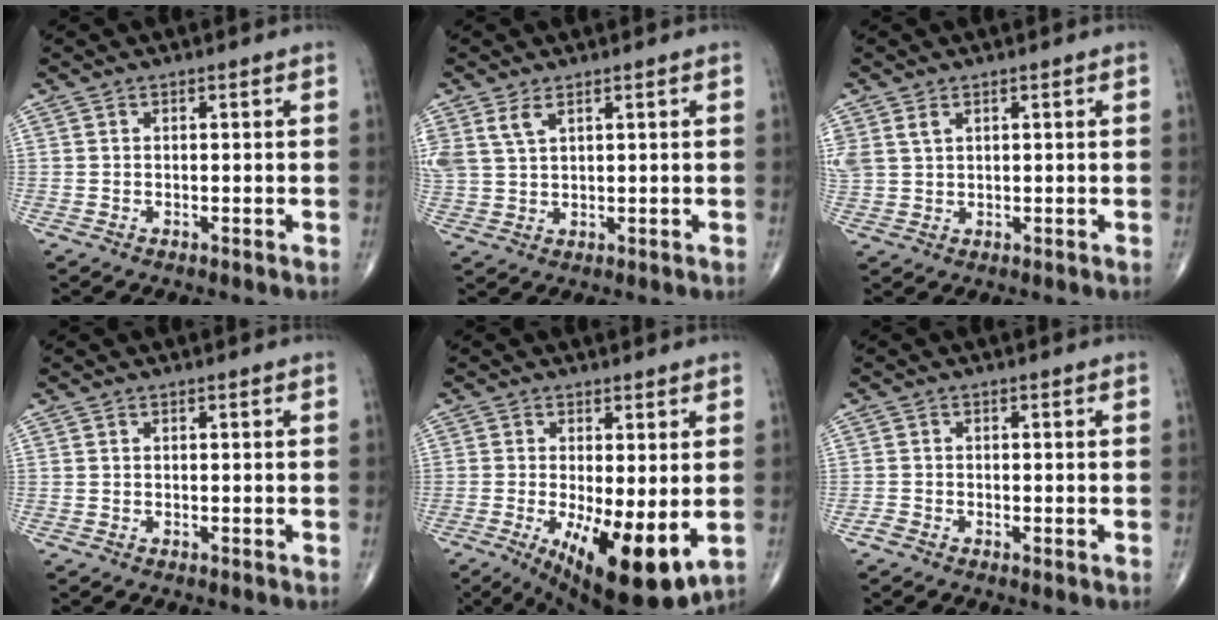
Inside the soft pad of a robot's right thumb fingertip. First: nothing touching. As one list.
[{"total": 4.8, "force": [2.7, 2.4, 3.1], "torque": [-0.071, -0.002, 0.067]}, {"total": 3.7, "force": [1.8, 2.4, 2.1], "torque": [-0.051, 0.005, 0.048]}, {"total": 0.0}, {"total": 14.2, "force": [-3.2, 4.8, 13.0], "torque": [-0.202, -0.030, -0.033]}, {"total": 1.2, "force": [-0.8, 0.6, 0.8], "torque": [-0.016, -0.002, -0.019]}]